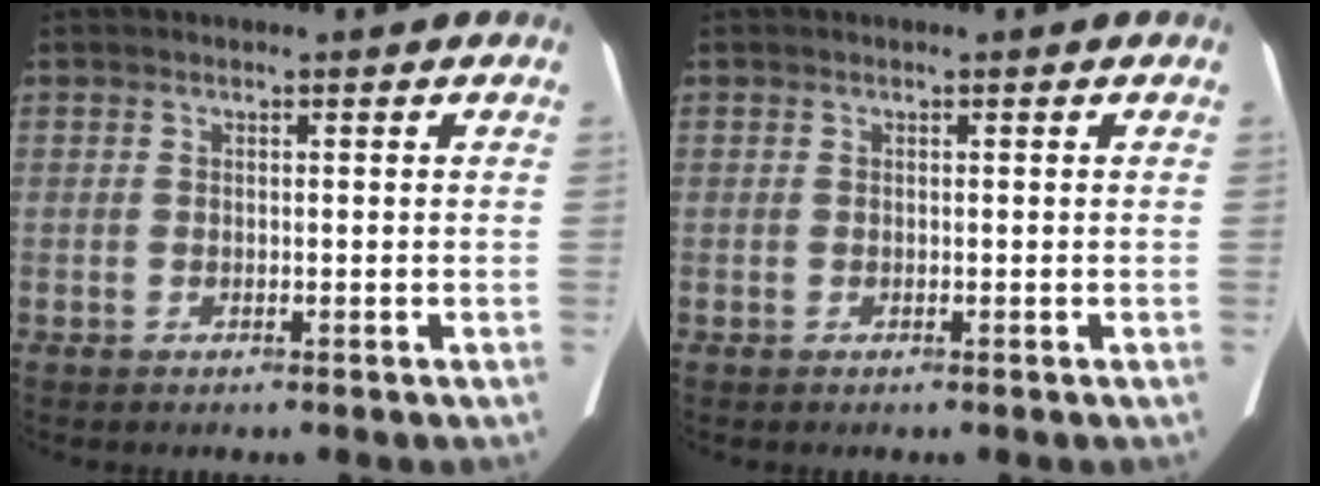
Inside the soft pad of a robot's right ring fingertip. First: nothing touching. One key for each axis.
{"total": 0.0}